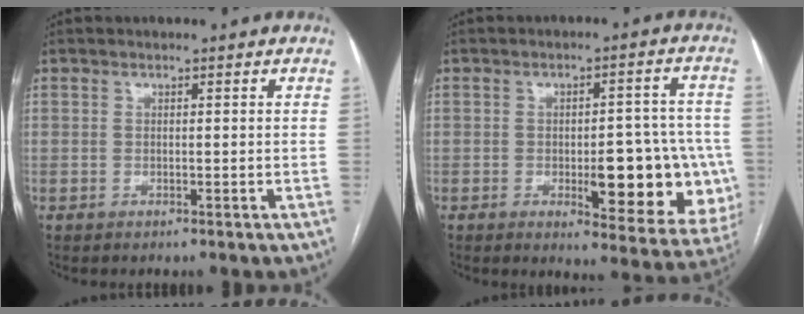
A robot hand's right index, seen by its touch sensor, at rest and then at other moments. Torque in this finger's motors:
{"motor_torque": [1.95, -0.19, 0.24, 0.05]}